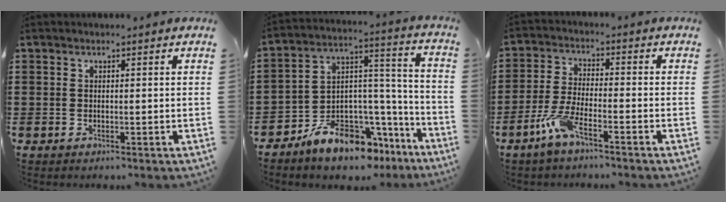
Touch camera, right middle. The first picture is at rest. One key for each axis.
{"total": 9.5, "fx": -8.2, "fy": 3.8, "fz": 3.1, "tx": -0.056, "ty": 0.021, "tz": -0.152}
{"total": 6.0, "fx": -4.1, "fy": 1.1, "fz": 4.3, "tx": -0.103, "ty": -0.008, "tz": -0.079}